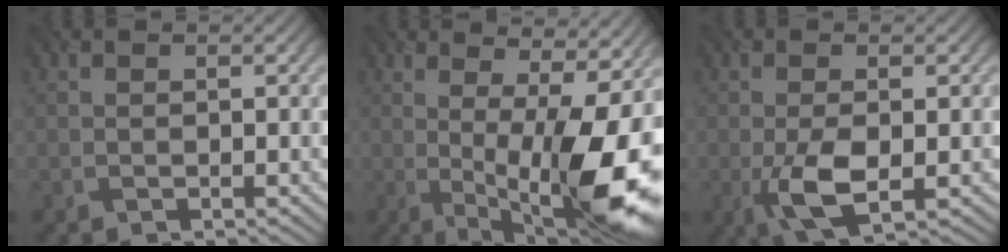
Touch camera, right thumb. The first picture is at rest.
{"total": 15.9, "force": [-0.8, 4.9, 15.1], "torque": [-0.212, -0.001, 0.000]}
{"total": 5.6, "force": [-1.4, 2.3, 4.9], "torque": [-0.104, -0.007, -0.025]}